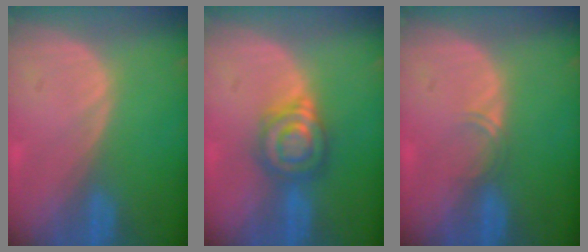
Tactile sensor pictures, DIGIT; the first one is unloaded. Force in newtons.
{"total": 6.3, "press": 6.3, "slide": 0.0}
{"total": 1.4, "press": 1.1, "slide": 0.9}